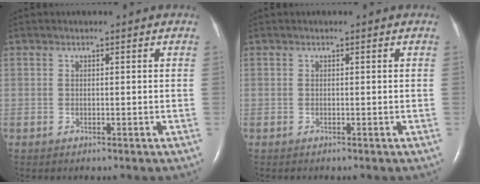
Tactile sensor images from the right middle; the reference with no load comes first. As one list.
[{"total": 0.0}]